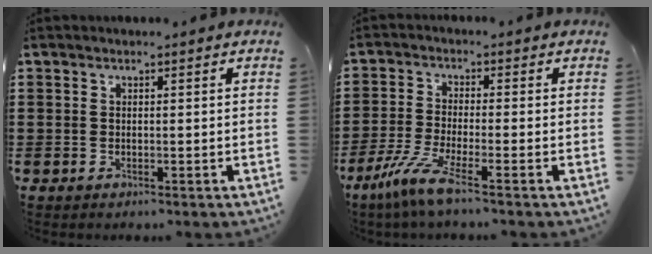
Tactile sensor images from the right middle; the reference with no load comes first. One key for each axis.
{"total": 6.2, "fx": -3.9, "fy": 0.3, "fz": 4.8, "tx": -0.121, "ty": -0.022, "tz": -0.080}